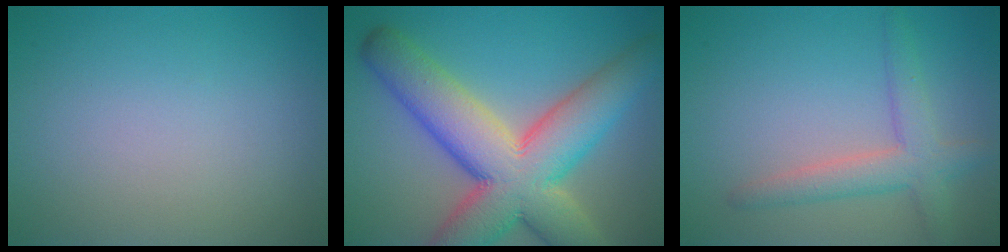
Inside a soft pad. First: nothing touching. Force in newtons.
{"total": 12.2, "press": 12.2, "slide": 0.9}
{"total": 3.5, "press": 3.5, "slide": 0.2}